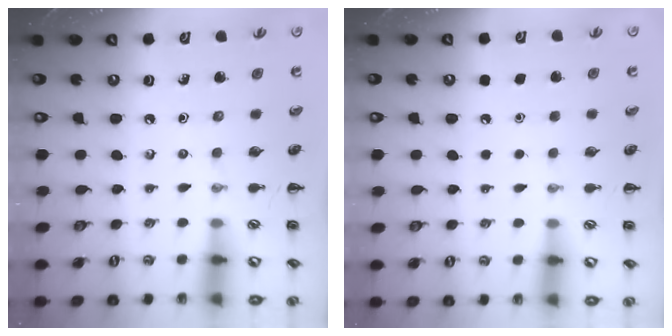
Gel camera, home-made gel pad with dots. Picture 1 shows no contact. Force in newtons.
{"total": 1.8, "press": 1.8, "slide": 0.1}